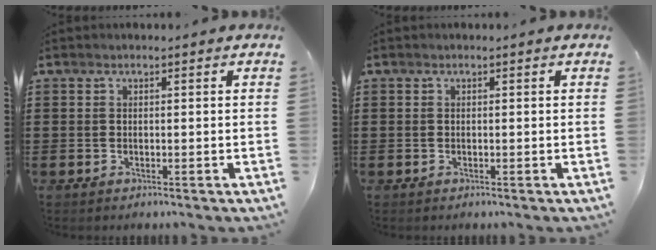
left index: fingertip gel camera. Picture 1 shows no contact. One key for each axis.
{"total": 0.0}